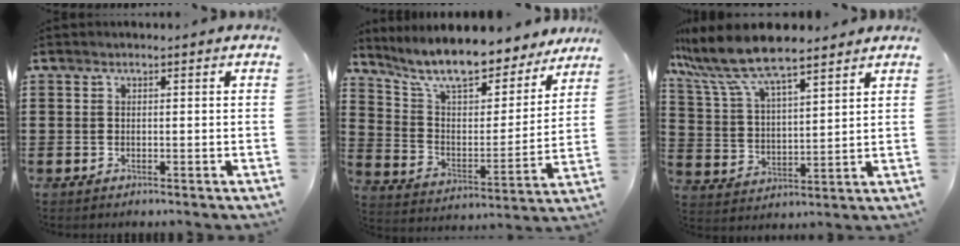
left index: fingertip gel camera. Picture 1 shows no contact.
{"total": 10.6, "force": [9.3, 1.6, 4.8], "torque": [-0.125, -0.058, 0.161]}
{"total": 9.9, "force": [8.3, 1.7, 5.1], "torque": [-0.130, -0.030, 0.145]}